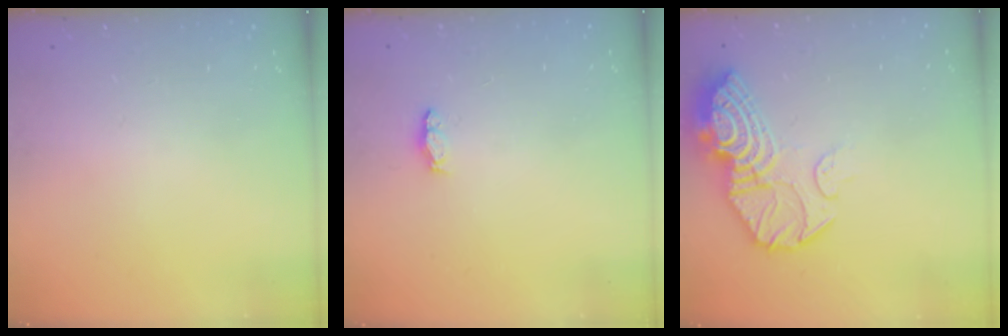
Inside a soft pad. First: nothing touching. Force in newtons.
{"total": 7.9, "press": 4.8, "slide": 6.2}
{"total": 16.1, "press": 16.1, "slide": 1.3}